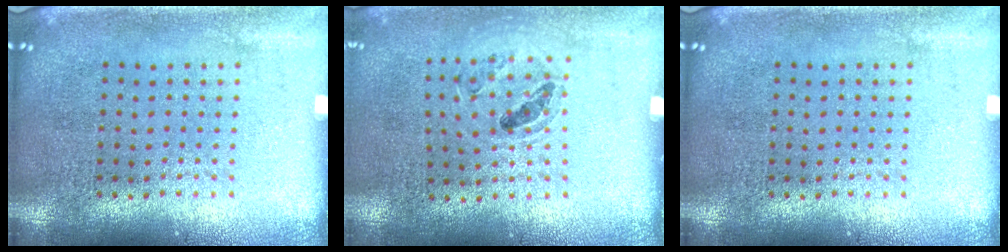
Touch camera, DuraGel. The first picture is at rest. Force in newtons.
{"total": 0.9, "press": 0.9, "slide": 0.1}
{"total": 0.0}